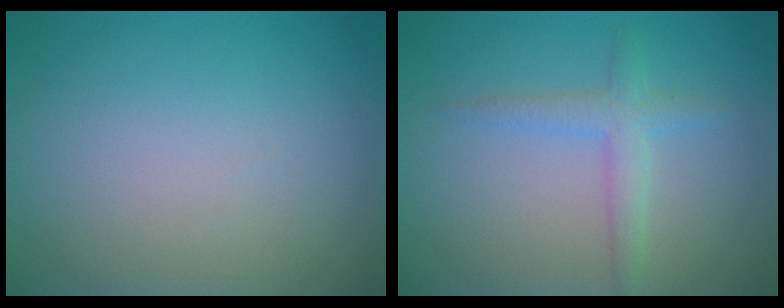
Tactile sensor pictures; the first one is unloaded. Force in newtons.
{"total": 2.2, "press": 2.2, "slide": 0.0}